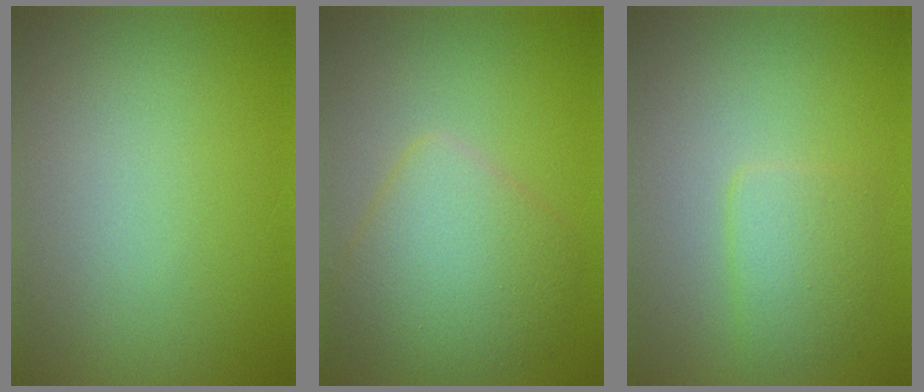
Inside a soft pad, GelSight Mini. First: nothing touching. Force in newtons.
{"total": 5.1, "press": 5.1, "slide": 0.1}
{"total": 2.4, "press": 2.3, "slide": 0.2}